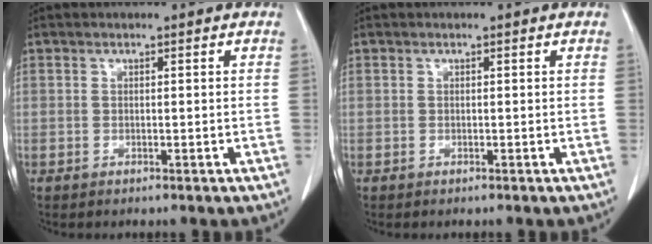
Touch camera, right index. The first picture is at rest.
{"total": 0.0}